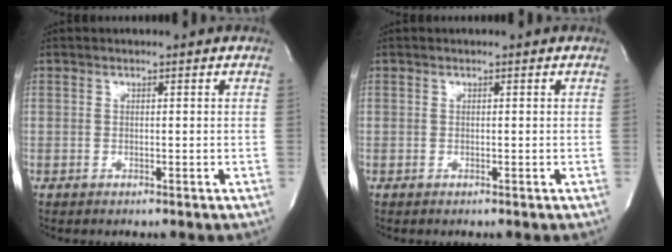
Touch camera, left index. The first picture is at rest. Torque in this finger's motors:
{"motor_torque": [0.00, 0.00, -0.03, 0.00]}